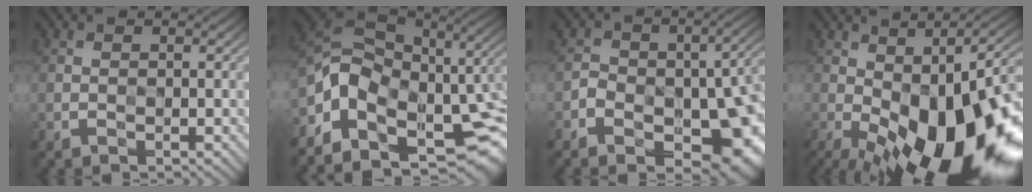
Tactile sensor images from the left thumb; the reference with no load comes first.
{"total": 14.4, "force": [-5.4, 9.7, 9.3], "torque": [-0.214, -0.014, -0.090]}
{"total": 13.5, "force": [-5.3, 9.1, 8.5], "torque": [-0.117, -0.017, -0.089]}
{"total": 21.9, "force": [-7.7, 10.6, 17.5], "torque": [-0.274, -0.040, -0.097]}